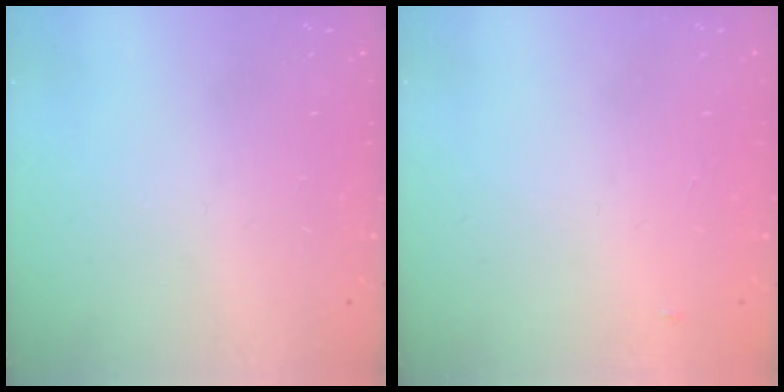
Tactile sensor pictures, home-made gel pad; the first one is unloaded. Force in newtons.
{"total": 2.8, "press": 2.8, "slide": 0.4}